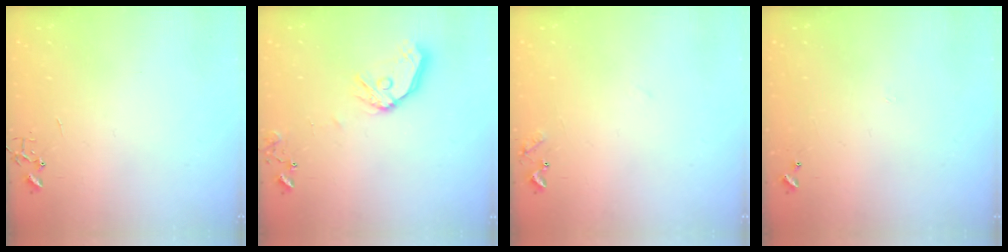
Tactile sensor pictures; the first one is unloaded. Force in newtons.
{"total": 12.8, "press": 12.7, "slide": 1.8}
{"total": 7.8, "press": 7.8, "slide": 0.5}
{"total": 4.5, "press": 4.4, "slide": 0.4}